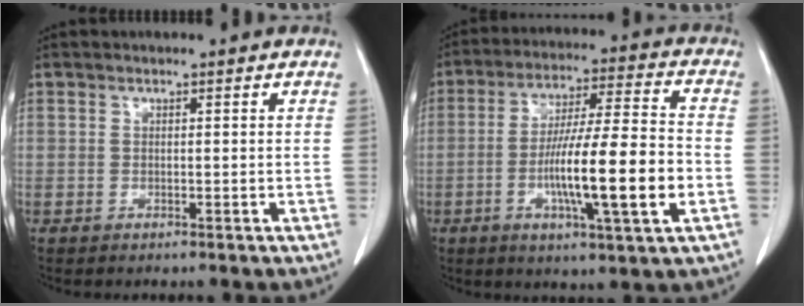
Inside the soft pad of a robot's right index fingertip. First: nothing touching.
{"total": 15.9, "force": [-3.8, 0.9, 15.4], "torque": [-0.267, -0.005, -0.065]}